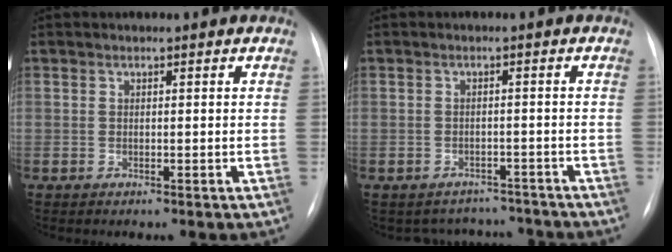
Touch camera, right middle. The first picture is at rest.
{"total": 5.9, "force": [-5.3, 2.5, -0.5], "torque": [0.012, 0.020, -0.062]}